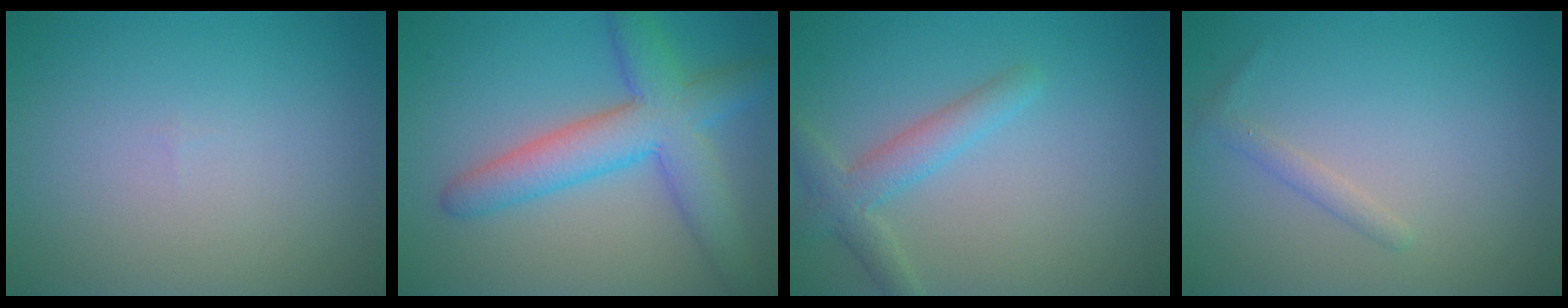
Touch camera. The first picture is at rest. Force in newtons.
{"total": 6.5, "press": 6.5, "slide": 0.3}
{"total": 2.8, "press": 2.8, "slide": 0.1}
{"total": 1.1, "press": 1.1, "slide": 0.1}